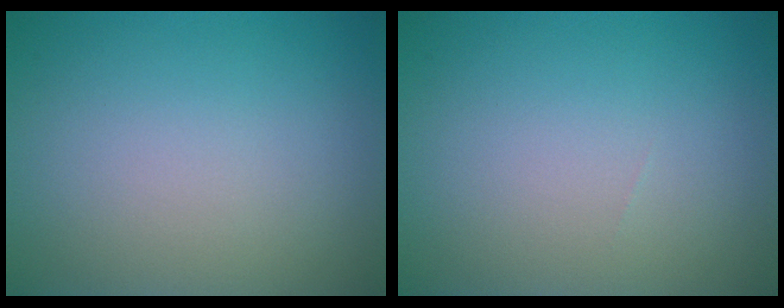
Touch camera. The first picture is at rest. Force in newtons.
{"total": 0.0}